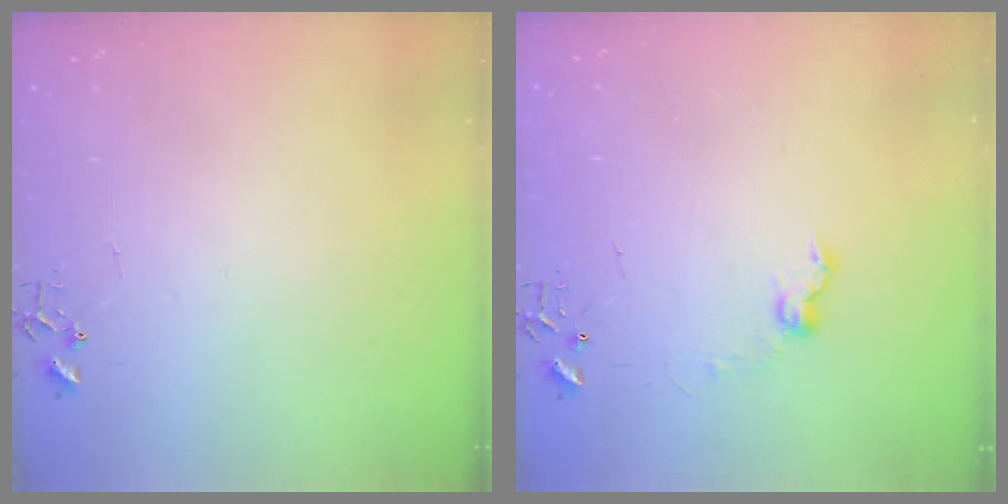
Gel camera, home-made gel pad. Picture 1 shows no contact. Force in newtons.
{"total": 7.8, "press": 7.8, "slide": 0.8}